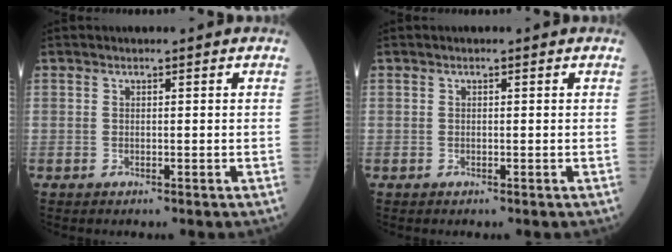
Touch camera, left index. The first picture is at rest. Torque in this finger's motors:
{"motor_torque": [0.13, 0.05, -0.01, 0.01]}